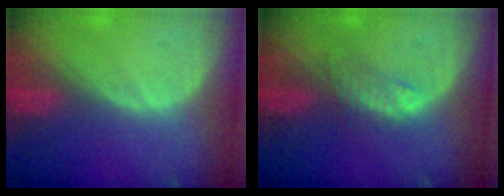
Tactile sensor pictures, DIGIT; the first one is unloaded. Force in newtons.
{"total": 2.5, "press": 2.4, "slide": 0.3}